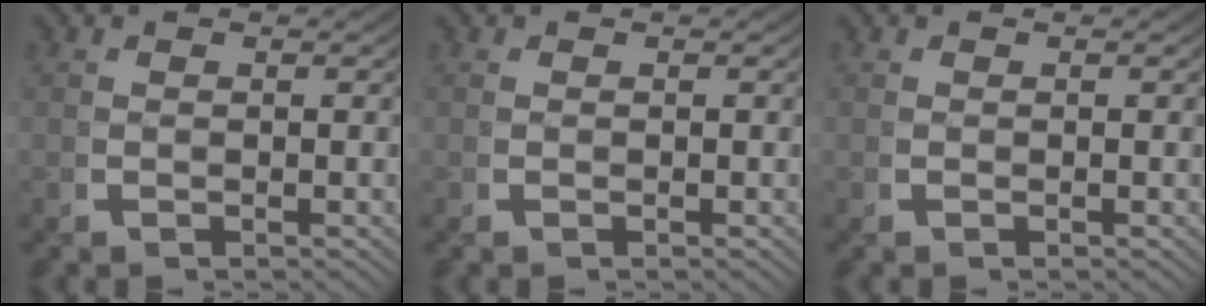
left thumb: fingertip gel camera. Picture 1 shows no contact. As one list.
[{"total": 0.0}, {"total": 0.0}]